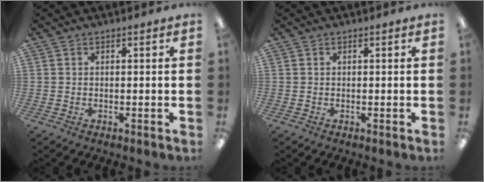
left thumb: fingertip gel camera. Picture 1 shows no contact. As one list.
[{"total": 0.0}]